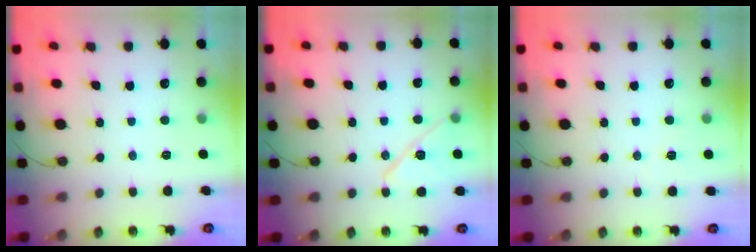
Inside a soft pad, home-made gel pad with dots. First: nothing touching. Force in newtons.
{"total": 12.1, "press": 11.4, "slide": 4.0}
{"total": 2.4, "press": 2.2, "slide": 1.0}